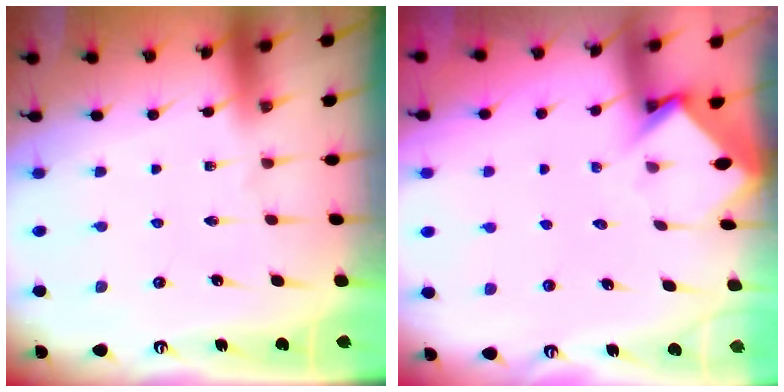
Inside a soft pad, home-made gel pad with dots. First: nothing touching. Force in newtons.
{"total": 3.6, "press": 3.6, "slide": 0.3}